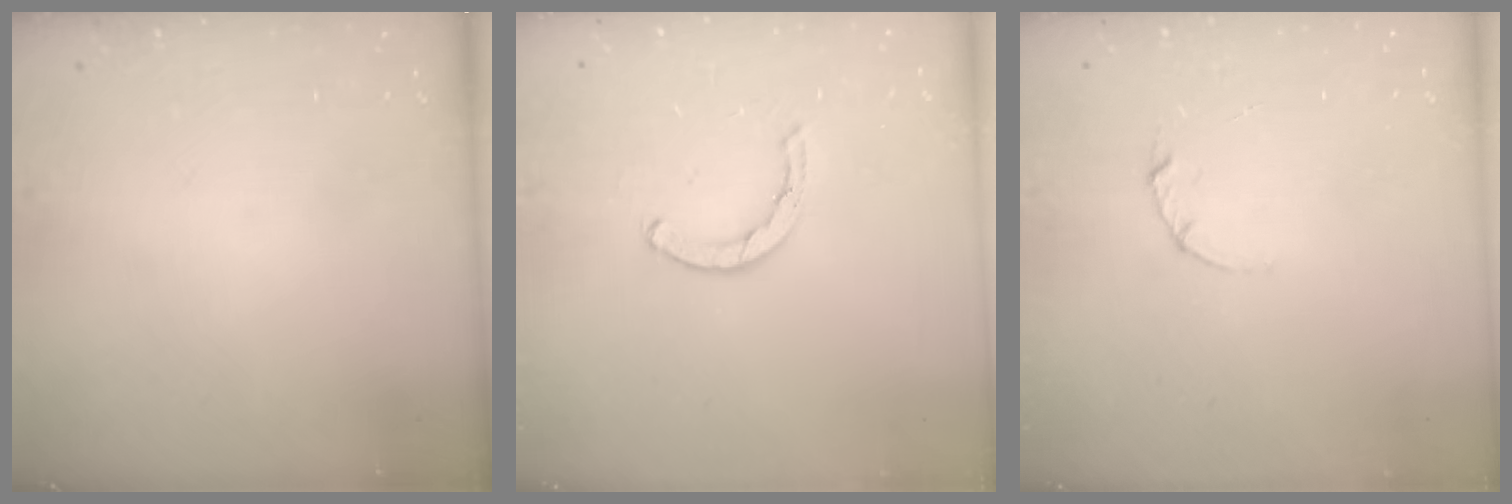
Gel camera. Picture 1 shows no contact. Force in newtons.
{"total": 1.6, "press": 1.6, "slide": 0.1}
{"total": 2.1, "press": 2.1, "slide": 0.1}